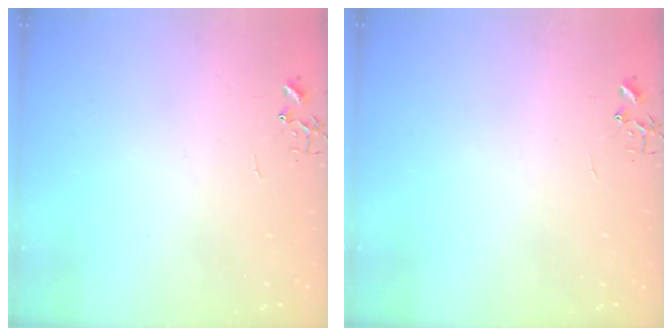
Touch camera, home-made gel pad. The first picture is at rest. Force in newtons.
{"total": 0.0}